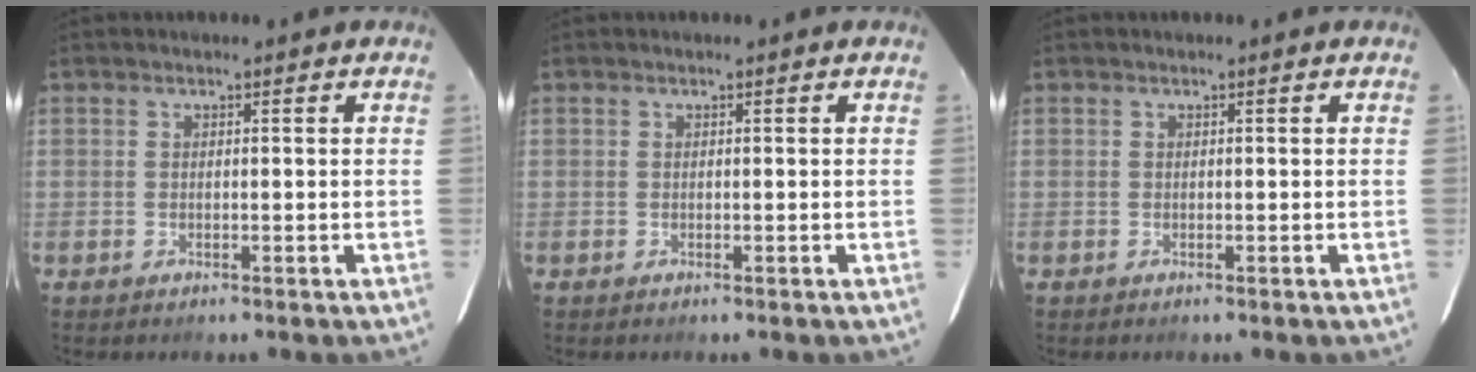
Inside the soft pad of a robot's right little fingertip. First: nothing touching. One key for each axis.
{"total": 0.0}
{"total": 0.0}